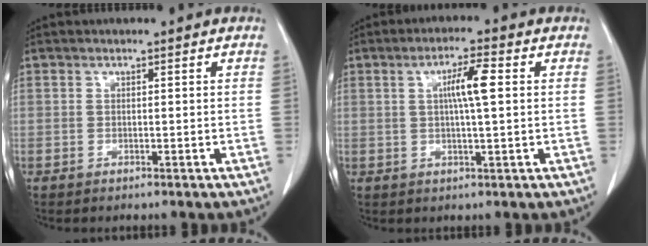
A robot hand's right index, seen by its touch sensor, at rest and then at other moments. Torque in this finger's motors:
{"motor_torque": [0.33, -0.01, 0.18, 0.06]}